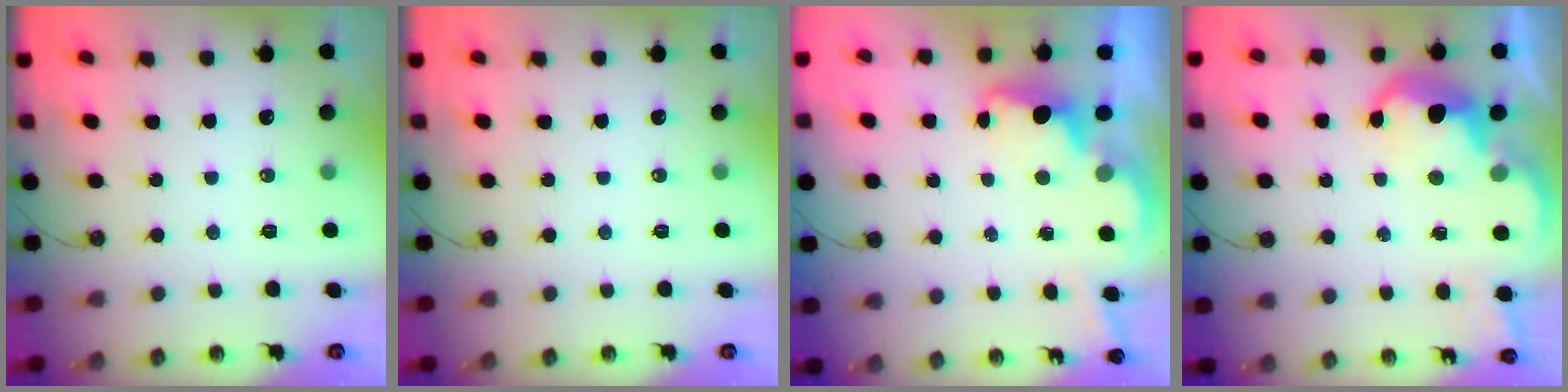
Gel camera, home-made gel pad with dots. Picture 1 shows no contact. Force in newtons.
{"total": 0.0}
{"total": 3.7, "press": 3.6, "slide": 0.7}
{"total": 6.9, "press": 6.8, "slide": 0.5}